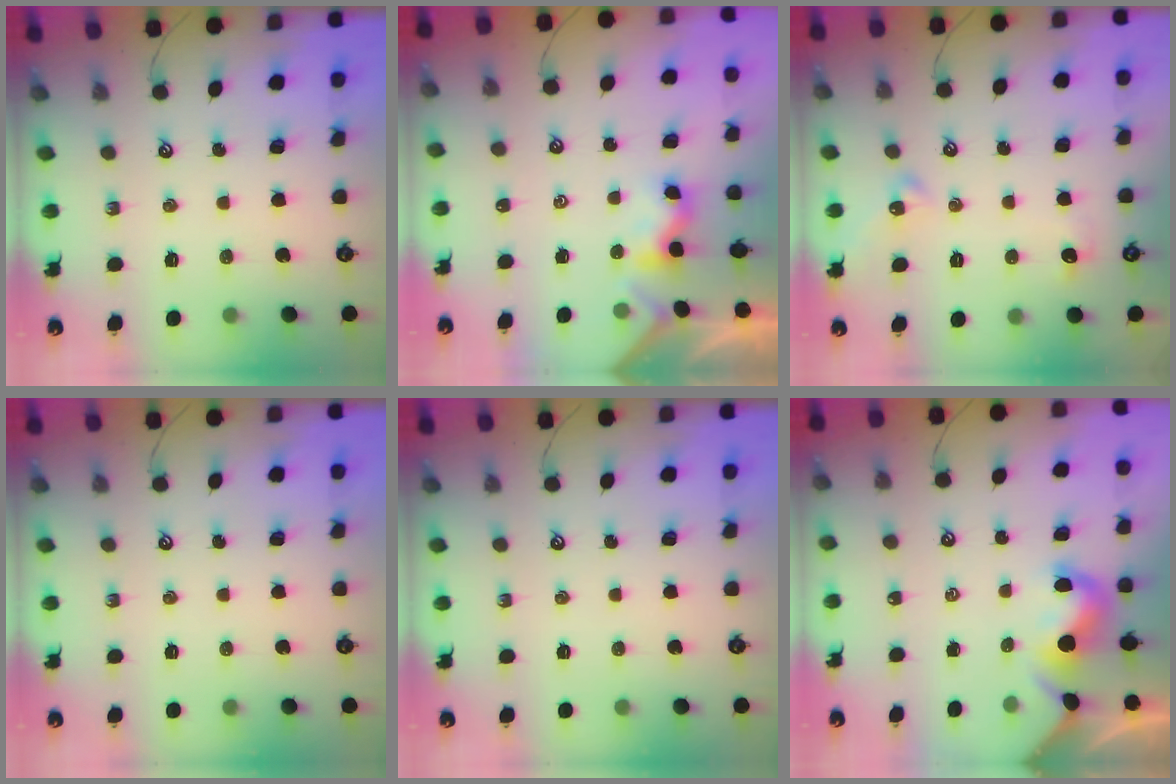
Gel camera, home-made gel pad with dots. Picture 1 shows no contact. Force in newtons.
{"total": 1.6, "press": 1.5, "slide": 0.5}
{"total": 2.6, "press": 2.6, "slide": 0.6}
{"total": 0.0}
{"total": 0.0}
{"total": 3.0, "press": 2.9, "slide": 0.5}